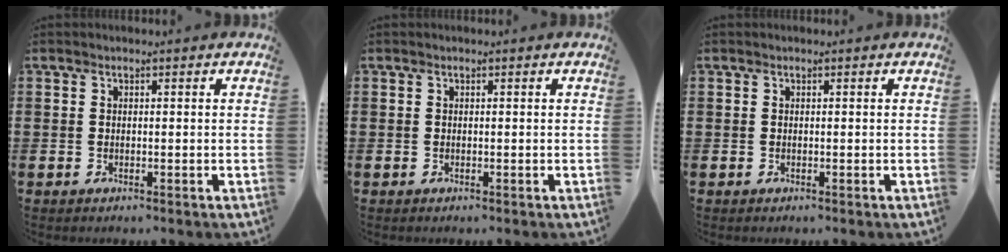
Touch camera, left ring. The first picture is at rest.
{"total": 0.0}
{"total": 0.0}